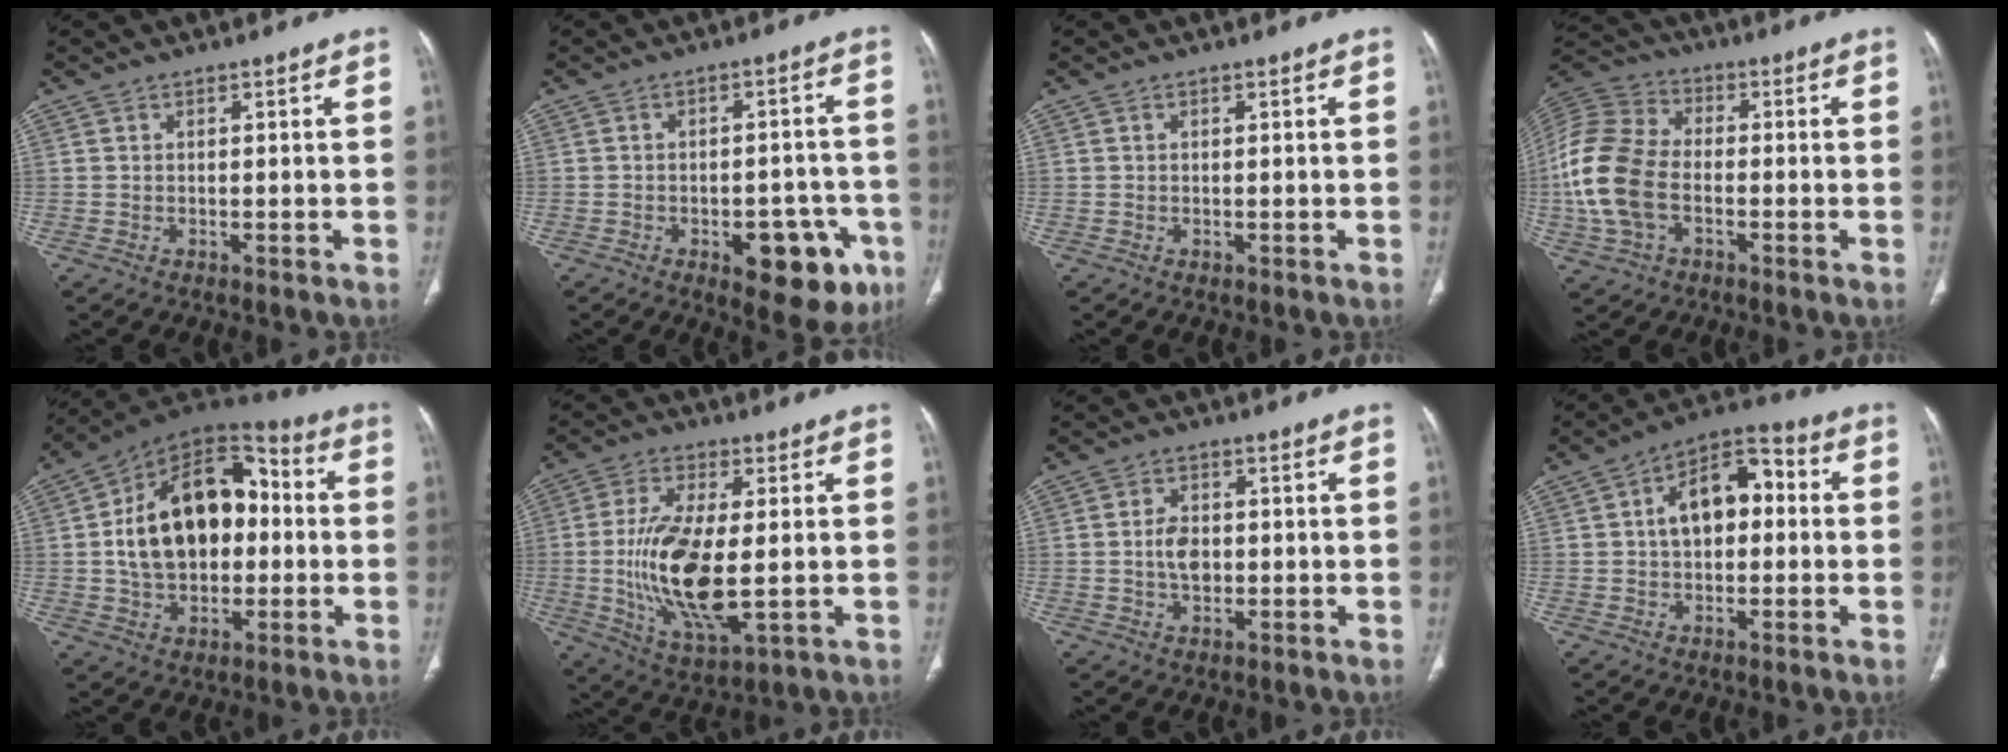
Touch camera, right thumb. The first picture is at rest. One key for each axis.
{"total": 13.2, "fx": -5.7, "fy": 6.5, "fz": 10.0, "tx": -0.087, "ty": 0.028, "tz": -0.062}
{"total": 0.0}
{"total": 15.7, "fx": -2.8, "fy": 10.3, "fz": 11.5, "tx": -0.255, "ty": 0.024, "tz": -0.057}
{"total": 21.5, "fx": 0.6, "fy": 14.2, "fz": 16.1, "tx": -0.235, "ty": 0.035, "tz": 0.009}
{"total": 16.4, "fx": -1.1, "fy": 6.5, "fz": 15.1, "tx": -0.300, "ty": -0.018, "tz": -0.011}
{"total": 4.8, "fx": -0.3, "fy": 3.2, "fz": 3.6, "tx": -0.058, "ty": 0.005, "tz": -0.006}
{"total": 12.2, "fx": 1.3, "fy": 7.5, "fz": 9.6, "tx": -0.131, "ty": 0.037, "tz": 0.009}